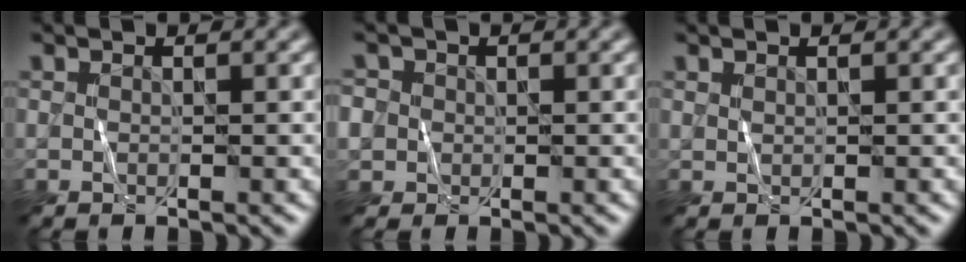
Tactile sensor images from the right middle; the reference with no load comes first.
{"total": 4.2, "force": [0.3, 4.0, 1.3], "torque": [-0.022, 0.028, -0.020]}
{"total": 0.5, "force": [0.5, 0.1, 0.0], "torque": [0.001, 0.002, 0.011]}